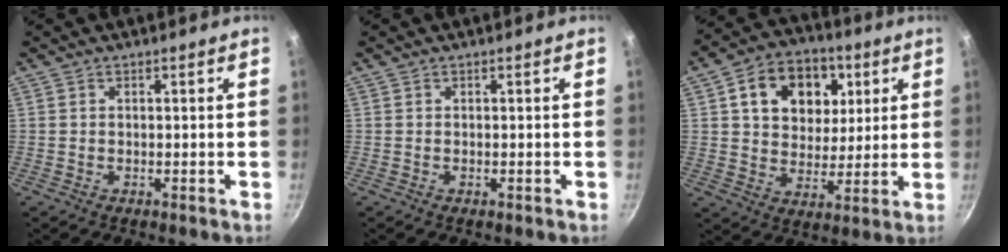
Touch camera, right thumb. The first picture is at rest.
{"total": 0.0}
{"total": 15.7, "force": [5.2, 11.9, 8.8], "torque": [-0.109, -0.004, 0.079]}